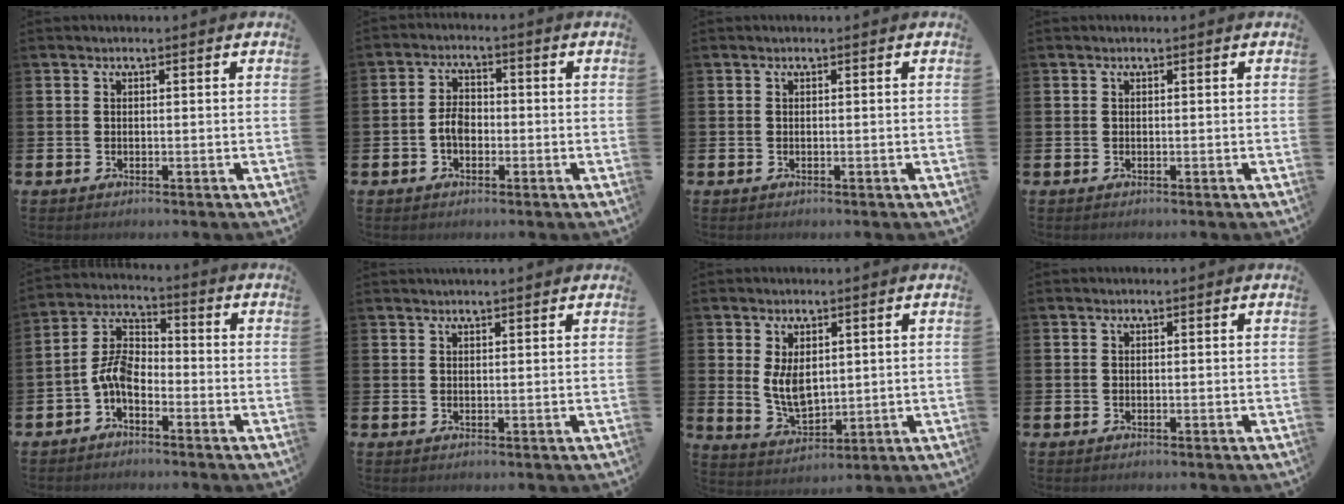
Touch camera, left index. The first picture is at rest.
{"total": 3.3, "force": [-1.0, 2.1, 2.4], "torque": [-0.036, 0.003, -0.021]}
{"total": 0.0}
{"total": 0.0}
{"total": 5.4, "force": [-2.1, 3.0, 4.0], "torque": [-0.093, -0.008, -0.050]}
{"total": 1.5, "force": [1.5, 0.0, 0.2], "torque": [0.003, -0.003, 0.025]}
{"total": 5.2, "force": [2.0, 2.8, 3.9], "torque": [-0.056, -0.015, 0.032]}
{"total": 0.0}